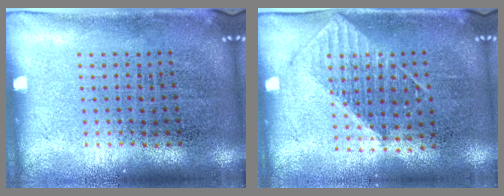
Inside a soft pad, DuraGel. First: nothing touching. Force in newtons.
{"total": 1.0, "press": 0.9, "slide": 0.3}